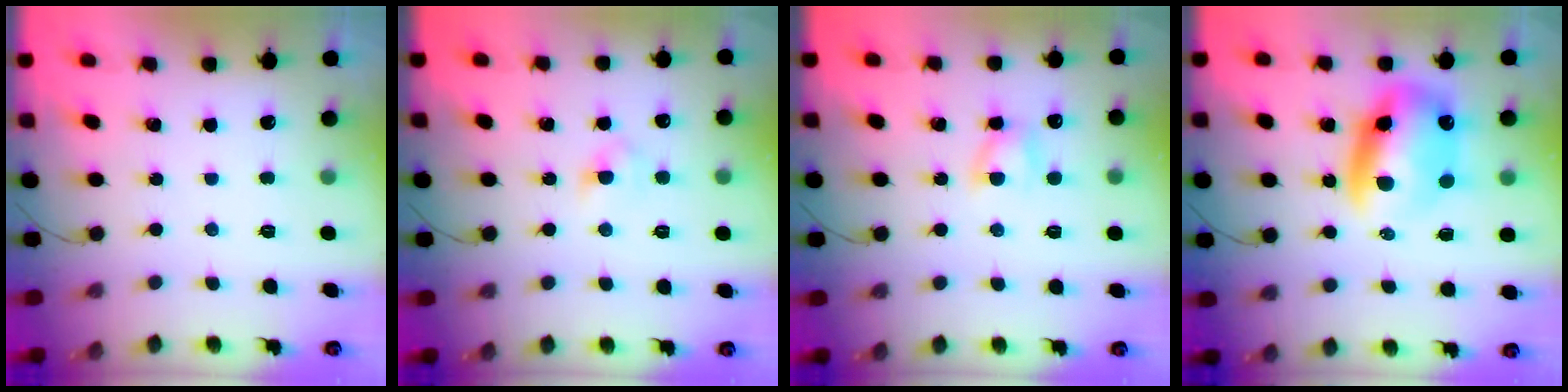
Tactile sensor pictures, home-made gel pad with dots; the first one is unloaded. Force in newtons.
{"total": 3.7, "press": 3.5, "slide": 1.3}
{"total": 5.1, "press": 4.9, "slide": 1.5}
{"total": 12.5, "press": 12.1, "slide": 3.1}